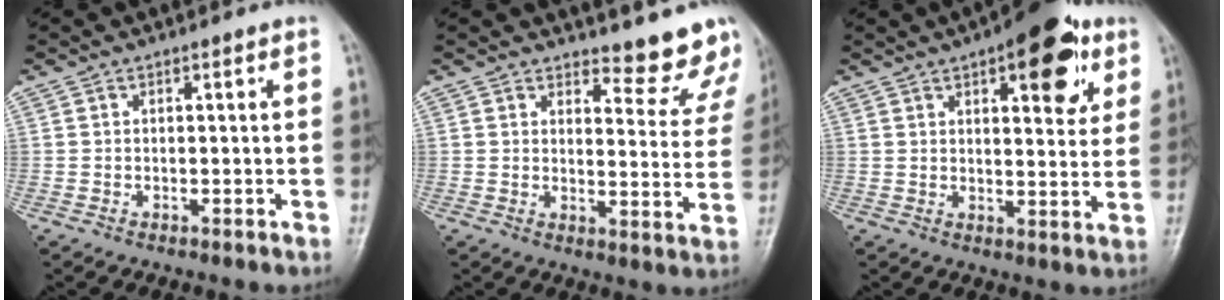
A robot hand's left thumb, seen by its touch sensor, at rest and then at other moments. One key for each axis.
{"total": 10.8, "fx": 10.3, "fy": 2.9, "fz": 1.4, "tx": 0.024, "ty": -0.099, "tz": 0.106}
{"total": 14.4, "fx": 6.9, "fy": 6.0, "fz": 11.1, "tx": -0.104, "ty": -0.018, "tz": 0.086}